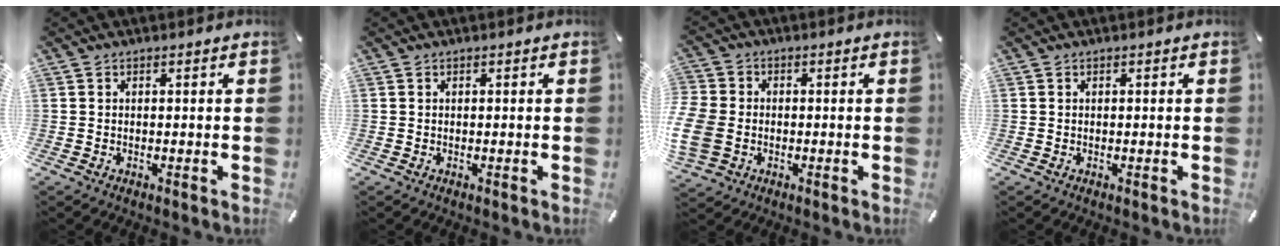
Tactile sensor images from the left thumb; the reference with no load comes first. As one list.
[{"total": 0.0}, {"total": 8.5, "force": [-1.4, 7.3, 4.0], "torque": [-0.094, 0.014, -0.023]}, {"total": 0.0}]